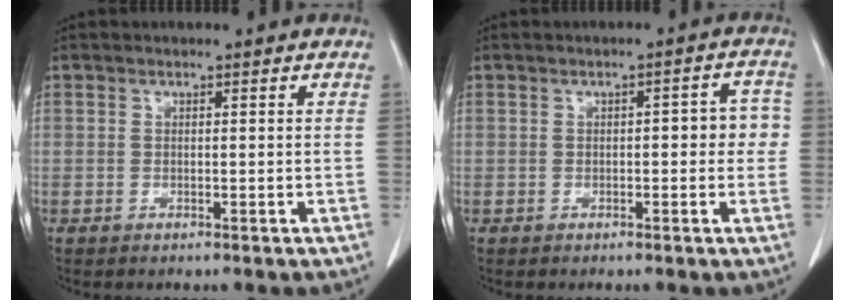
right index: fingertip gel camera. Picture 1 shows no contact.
{"total": 4.2, "force": [-0.1, 1.7, 3.9], "torque": [-0.038, 0.021, -0.003]}